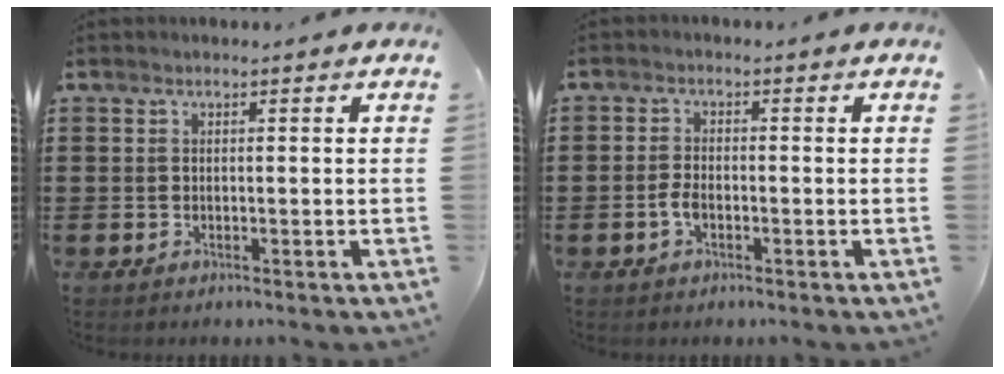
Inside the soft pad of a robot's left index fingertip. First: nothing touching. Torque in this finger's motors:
{"motor_torque": [0.44, 0.26, 0.16, 0.06]}